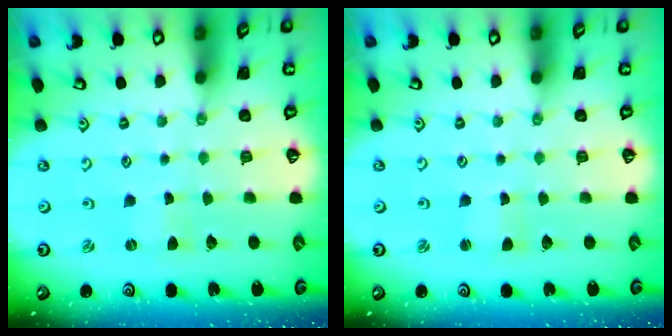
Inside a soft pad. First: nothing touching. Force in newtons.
{"total": 0.9, "press": 0.9, "slide": 0.1}